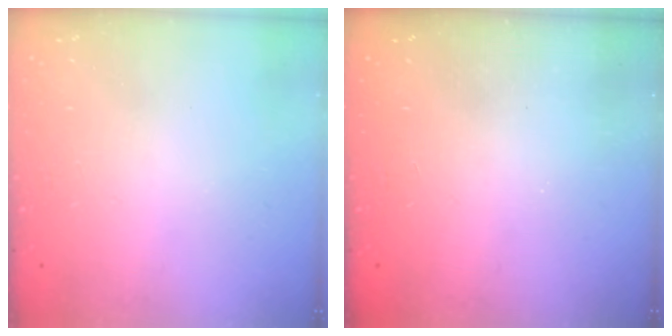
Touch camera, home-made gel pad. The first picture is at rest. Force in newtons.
{"total": 2.4, "press": 2.3, "slide": 0.7}